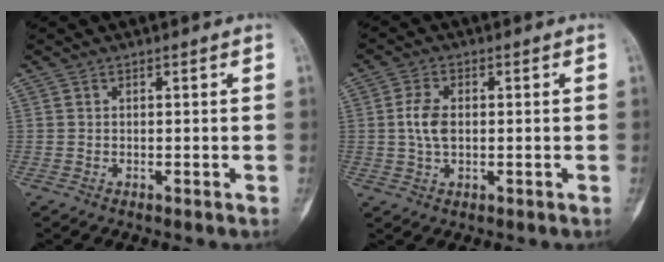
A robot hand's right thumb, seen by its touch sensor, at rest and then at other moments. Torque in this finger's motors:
{"motor_torque": [1.09, 0.81, 0.59, -0.69, 0.19]}